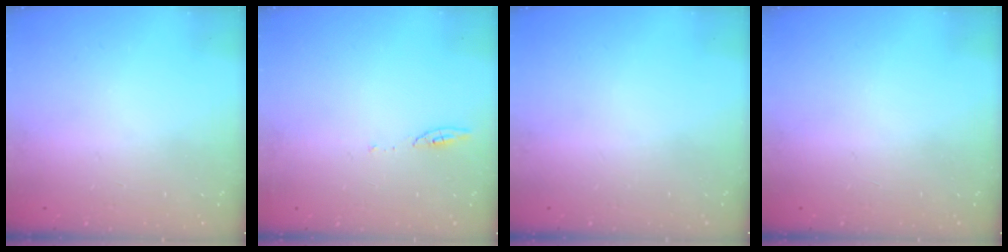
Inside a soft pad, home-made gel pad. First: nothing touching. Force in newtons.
{"total": 4.8, "press": 4.8, "slide": 0.6}
{"total": 0.0}
{"total": 1.0, "press": 0.0, "slide": 1.0}